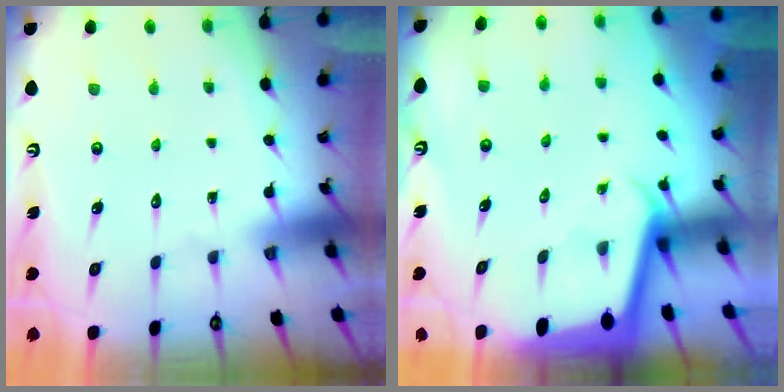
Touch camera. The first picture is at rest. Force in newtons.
{"total": 2.2, "press": 2.2, "slide": 0.1}